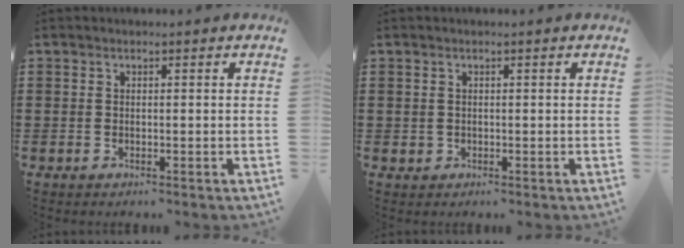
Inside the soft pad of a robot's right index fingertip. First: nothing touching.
{"total": 0.7, "force": [0.1, 0.6, 0.2], "torque": [-0.006, 0.003, 0.001]}